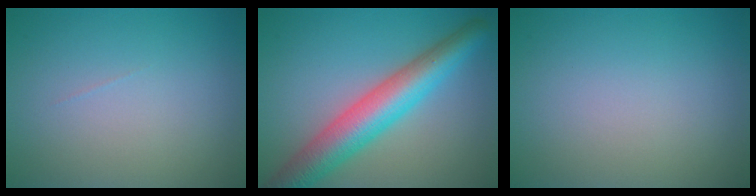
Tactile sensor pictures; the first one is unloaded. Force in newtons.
{"total": 7.4, "press": 7.4, "slide": 0.5}
{"total": 0.0}